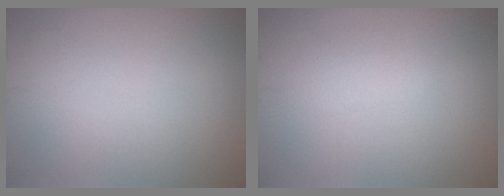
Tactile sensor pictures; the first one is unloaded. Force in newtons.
{"total": 1.6, "press": 1.6, "slide": 0.1}